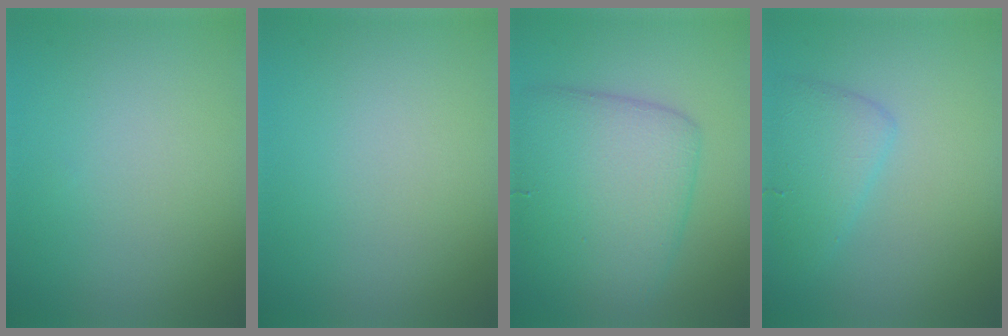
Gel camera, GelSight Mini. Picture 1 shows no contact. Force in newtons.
{"total": 0.0}
{"total": 7.3, "press": 7.3, "slide": 0.1}
{"total": 2.8, "press": 2.8, "slide": 0.3}